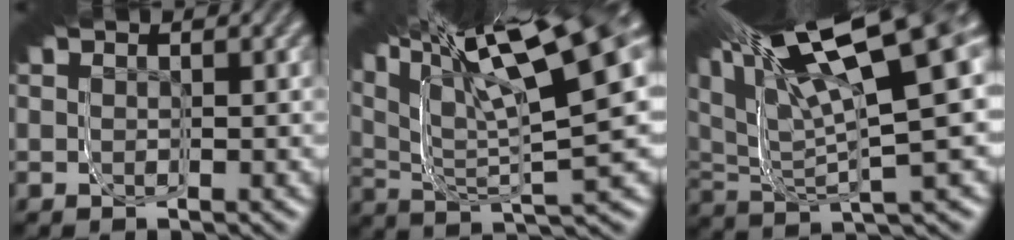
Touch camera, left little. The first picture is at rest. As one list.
[{"total": 12.0, "force": [5.9, 2.5, 10.1], "torque": [-0.131, 0.072, 0.065]}, {"total": 14.2, "force": [3.9, 5.1, 12.6], "torque": [-0.178, 0.065, 0.038]}]